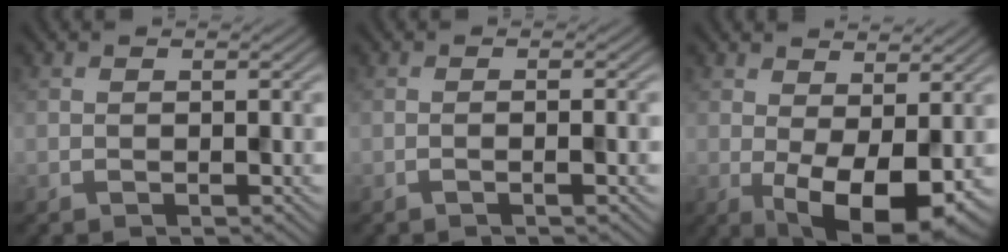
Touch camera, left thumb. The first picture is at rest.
{"total": 1.4, "force": [-0.8, -0.2, 1.2], "torque": [-0.024, 0.001, -0.018]}
{"total": 9.1, "force": [-1.2, 4.4, 7.9], "torque": [-0.128, -0.015, -0.014]}